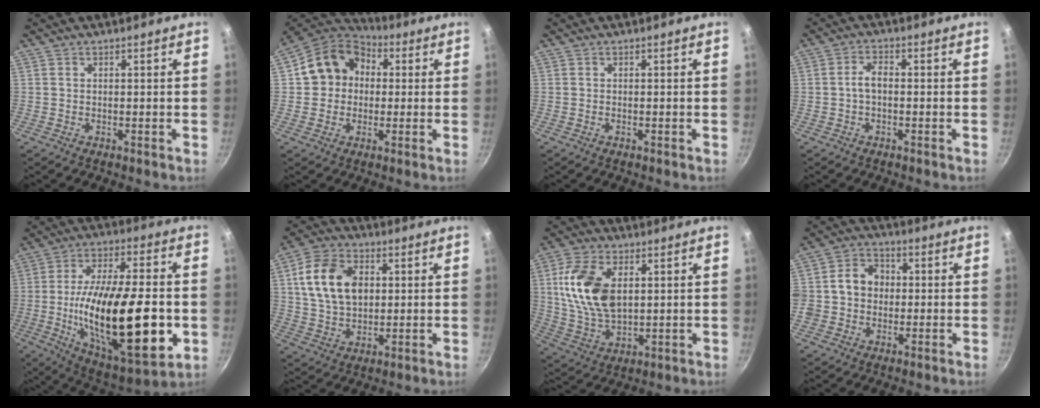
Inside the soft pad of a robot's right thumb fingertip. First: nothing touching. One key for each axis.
{"total": 12.8, "fx": 1.5, "fy": 11.0, "fz": 6.4, "tx": -0.070, "ty": 0.029, "tz": 0.007}
{"total": 0.0}
{"total": 3.0, "fx": -0.5, "fy": 1.7, "fz": 2.5, "tx": -0.044, "ty": 0.017, "tz": -0.012}
{"total": 29.6, "fx": -4.8, "fy": 11.1, "fz": 27.0, "tx": -0.442, "ty": 0.001, "tz": -0.069}
{"total": 14.0, "fx": 3.0, "fy": 9.6, "fz": 9.8, "tx": -0.160, "ty": 0.001, "tz": 0.050}
{"total": 14.4, "fx": 3.2, "fy": 8.5, "fz": 11.2, "tx": -0.204, "ty": -0.013, "tz": 0.068}
{"total": 8.2, "fx": 0.3, "fy": 7.2, "fz": 4.1, "tx": -0.033, "ty": 0.014, "tz": -0.011}